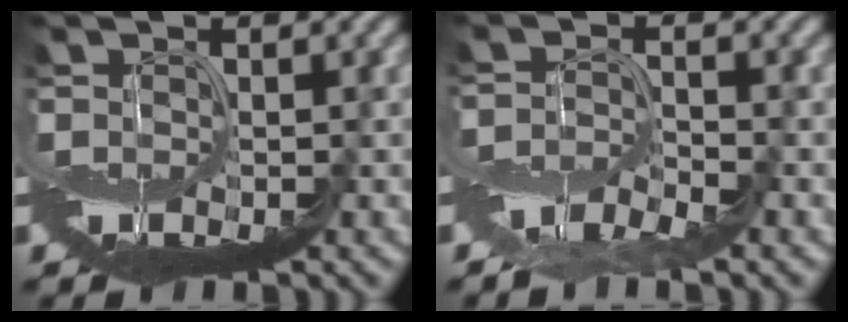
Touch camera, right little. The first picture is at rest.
{"total": 2.0, "force": [-1.8, -0.7, -0.5], "torque": [0.010, 0.008, -0.039]}